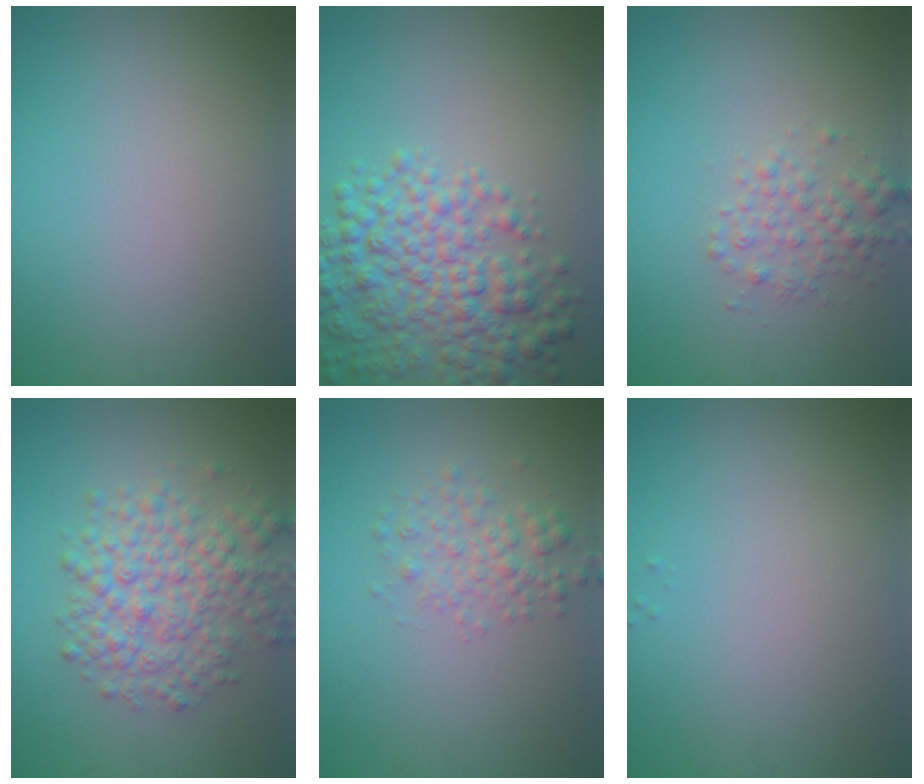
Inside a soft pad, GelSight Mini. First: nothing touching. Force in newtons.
{"total": 6.7, "press": 6.7, "slide": 0.2}
{"total": 2.2, "press": 2.2, "slide": 0.0}
{"total": 5.7, "press": 5.7, "slide": 0.1}
{"total": 2.4, "press": 2.4, "slide": 0.1}
{"total": 0.0}